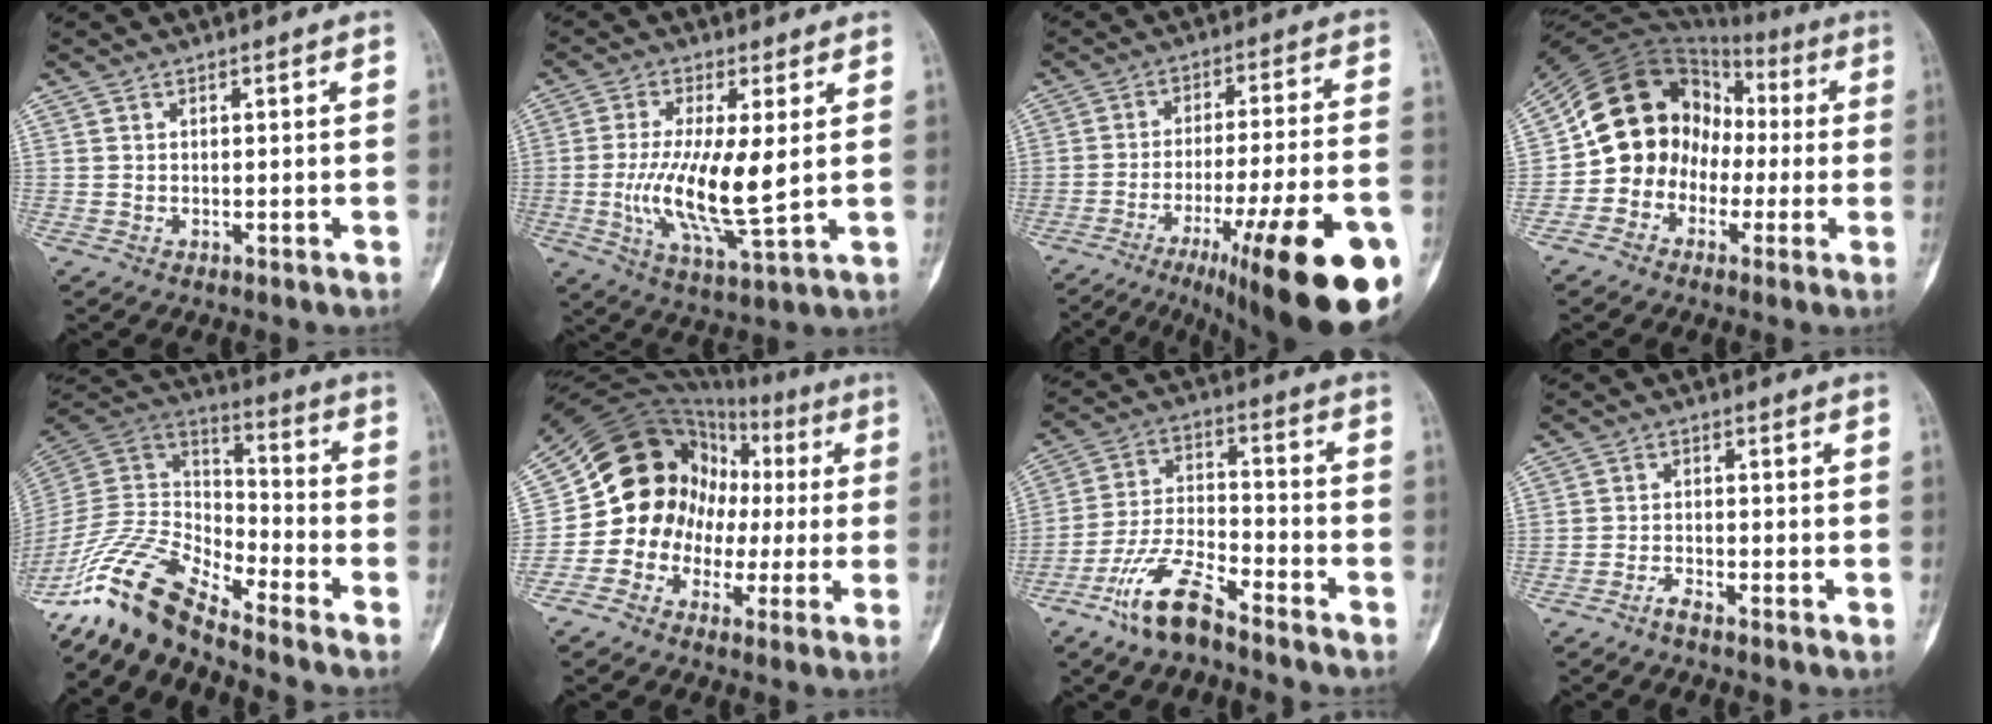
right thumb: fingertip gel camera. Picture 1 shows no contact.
{"total": 12.9, "force": [0.2, 3.3, 12.5], "torque": [-0.257, -0.020, 0.009]}
{"total": 25.5, "force": [-12.9, 4.8, 21.5], "torque": [-0.252, 0.045, -0.185]}
{"total": 14.0, "force": [-1.9, 12.4, 6.3], "torque": [-0.073, 0.060, -0.039]}
{"total": 13.9, "force": [-12.2, 3.0, 5.9], "torque": [-0.117, 0.084, -0.247]}
{"total": 15.9, "force": [-1.2, 14.4, 6.5], "torque": [-0.059, 0.081, -0.024]}
{"total": 11.3, "force": [-8.0, 3.1, 7.3], "torque": [-0.151, 0.049, -0.159]}
{"total": 2.0, "force": [-1.7, 0.0, 1.0], "torque": [-0.029, 0.003, -0.037]}